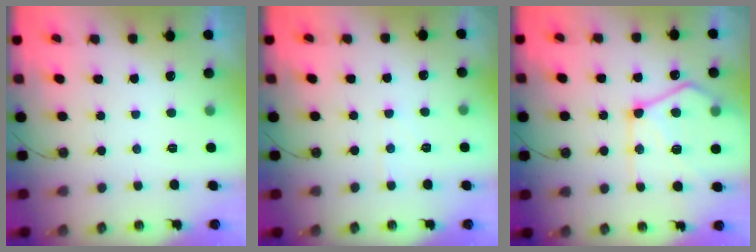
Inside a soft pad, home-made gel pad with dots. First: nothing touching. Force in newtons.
{"total": 3.9, "press": 3.9, "slide": 0.6}
{"total": 16.6, "press": 16.6, "slide": 0.9}